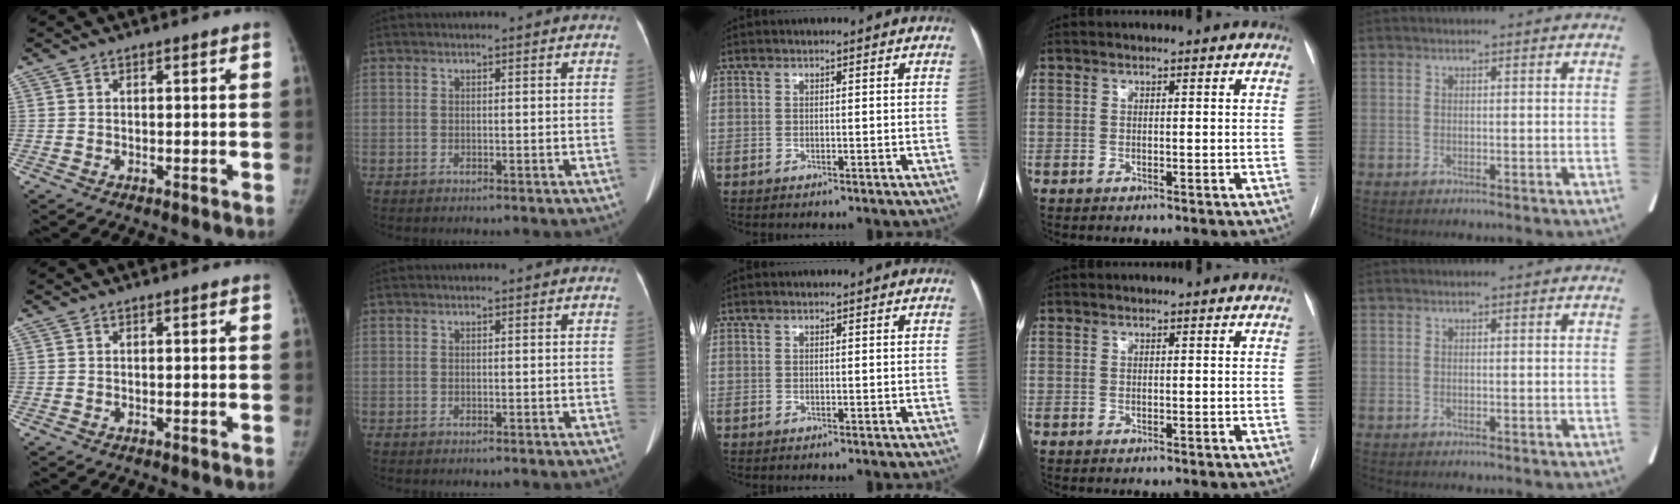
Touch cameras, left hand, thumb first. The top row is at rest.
{}